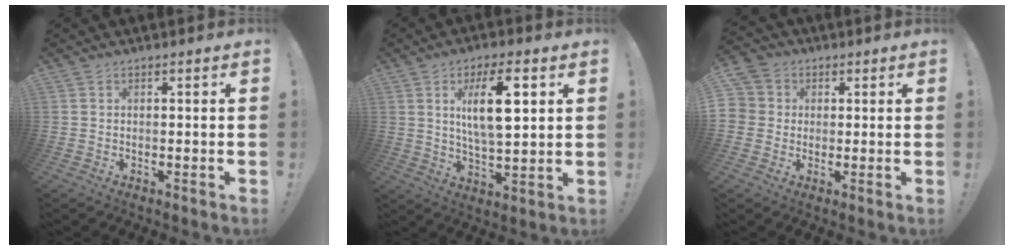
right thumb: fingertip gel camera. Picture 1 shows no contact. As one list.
[{"total": 13.0, "force": [4.3, 4.3, 11.5], "torque": [-0.203, -0.006, 0.064]}, {"total": 5.3, "force": [0.2, 5.2, 1.3], "torque": [-0.030, 0.006, 0.005]}]